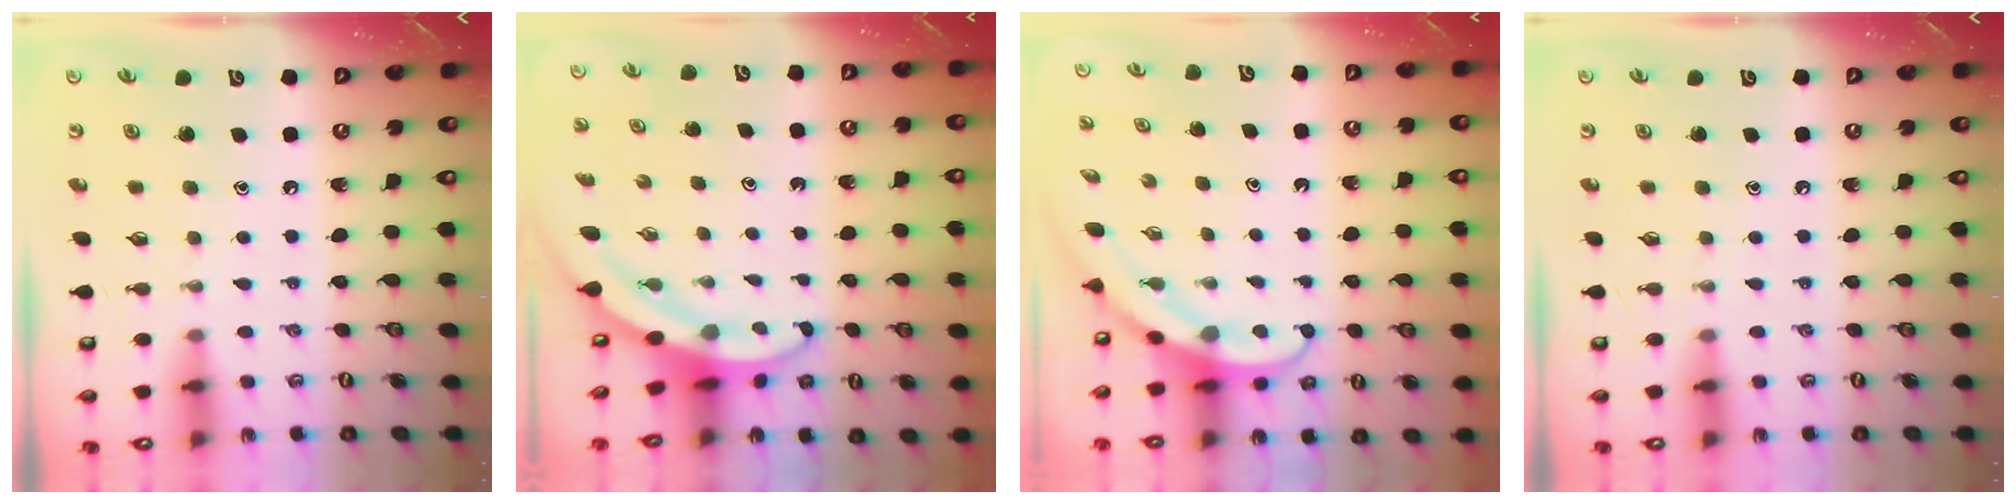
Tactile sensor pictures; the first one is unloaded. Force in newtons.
{"total": 3.6, "press": 3.6, "slide": 0.1}
{"total": 3.7, "press": 3.7, "slide": 0.3}
{"total": 0.0}